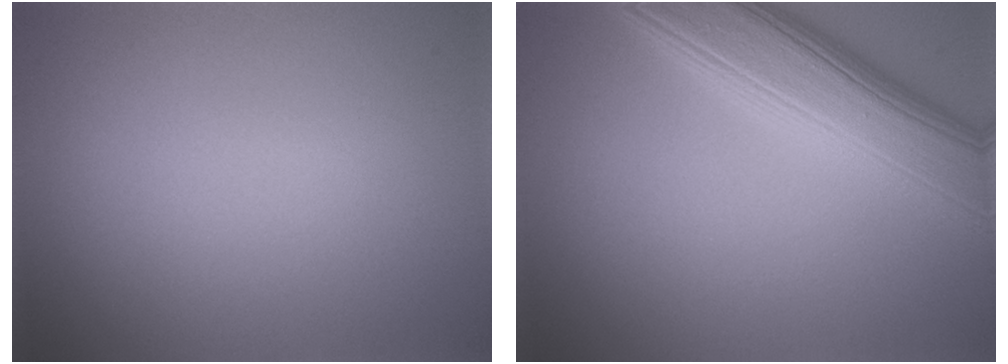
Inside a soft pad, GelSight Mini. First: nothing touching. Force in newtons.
{"total": 8.3, "press": 8.3, "slide": 0.2}